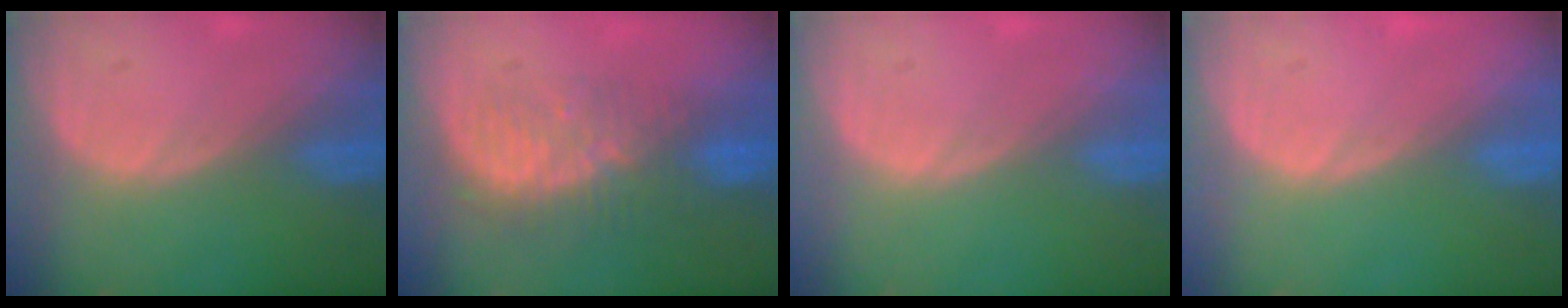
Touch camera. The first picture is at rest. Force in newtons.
{"total": 8.1, "press": 7.4, "slide": 3.3}
{"total": 0.0}
{"total": 0.0}